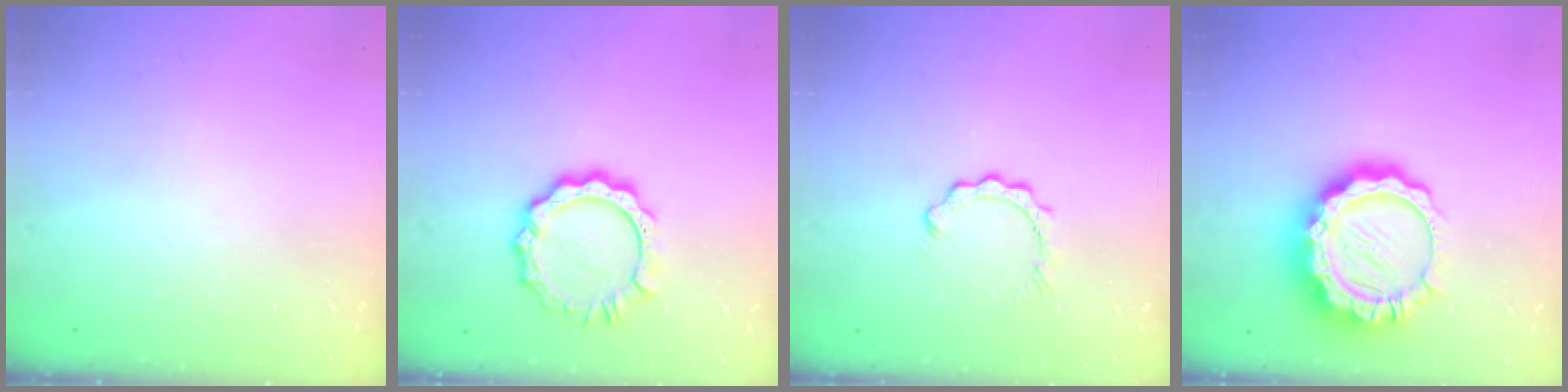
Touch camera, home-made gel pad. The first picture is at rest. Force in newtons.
{"total": 9.1, "press": 9.0, "slide": 1.0}
{"total": 2.5, "press": 2.5, "slide": 0.3}
{"total": 14.8, "press": 14.7, "slide": 1.2}